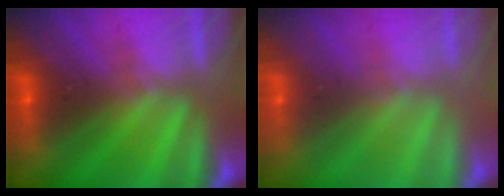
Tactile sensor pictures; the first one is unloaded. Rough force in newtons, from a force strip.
{"total": 2.9}